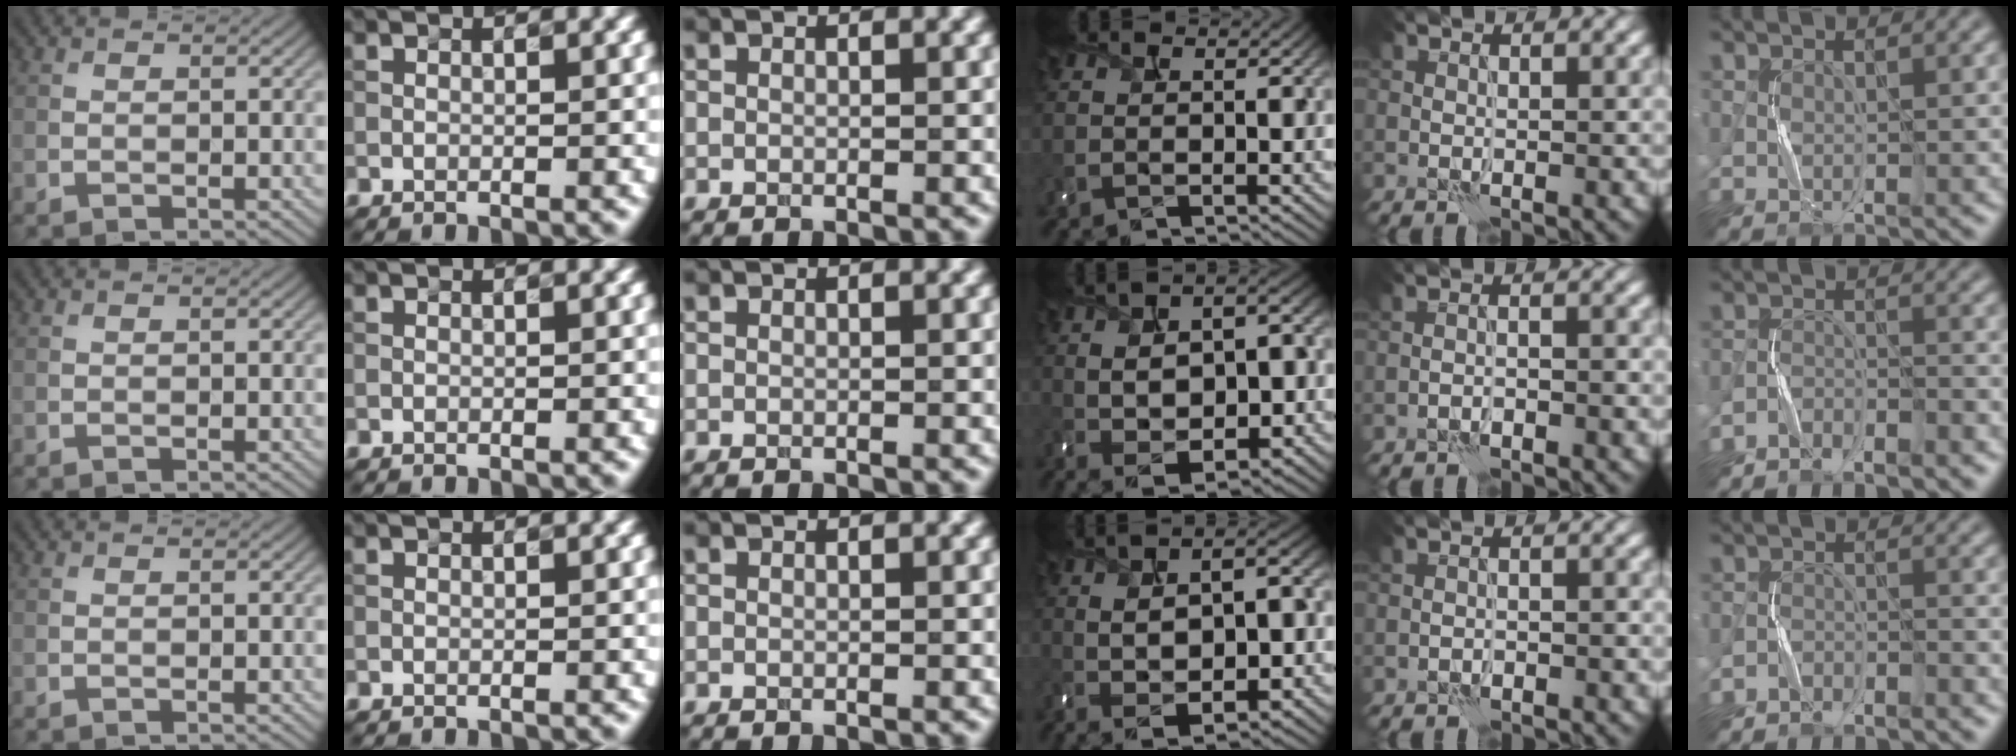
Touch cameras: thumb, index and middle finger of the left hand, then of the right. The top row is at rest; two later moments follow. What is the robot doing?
{"motion": "squeeze", "object": "bubble wrap"}